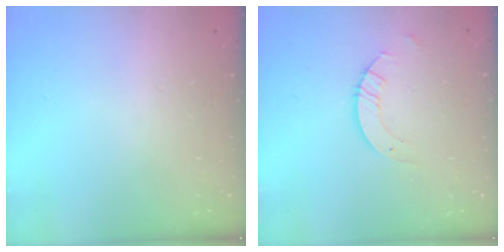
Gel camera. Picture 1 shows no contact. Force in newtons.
{"total": 4.0, "press": 4.0, "slide": 0.2}